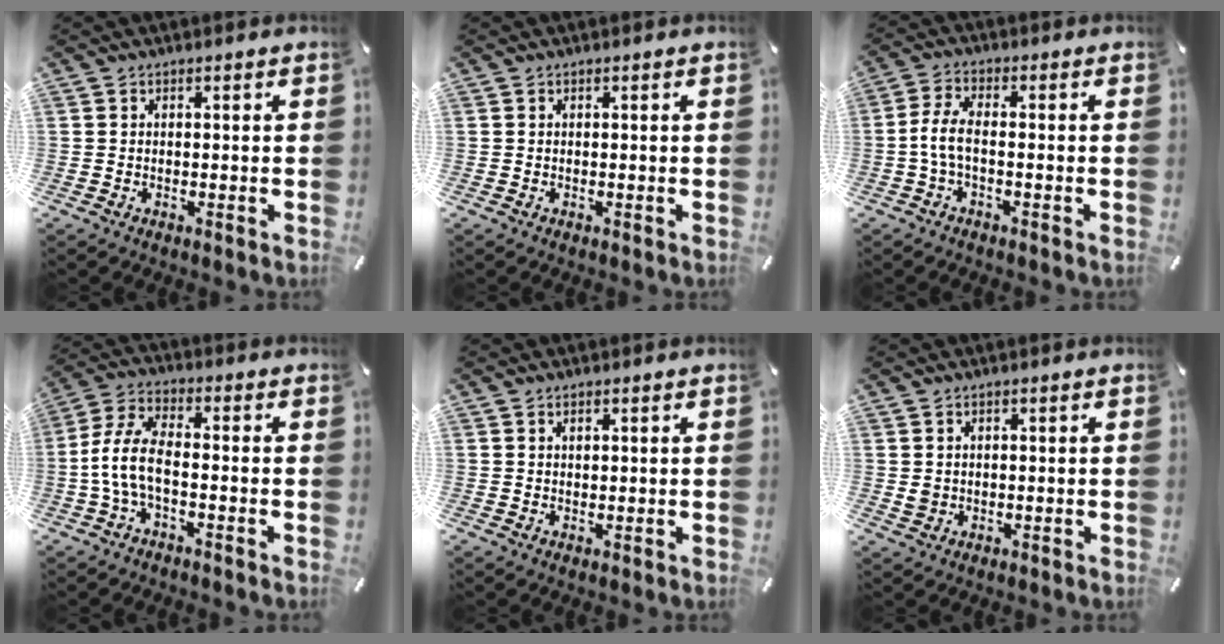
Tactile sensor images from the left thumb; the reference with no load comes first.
{"total": 0.0}
{"total": 5.9, "force": [-1.4, 2.4, 5.3], "torque": [-0.118, -0.003, -0.030]}
{"total": 8.7, "force": [-2.6, 3.9, 7.4], "torque": [-0.167, -0.002, -0.052]}
{"total": 1.0, "force": [0.5, 0.6, 0.7], "torque": [-0.014, 0.002, 0.009]}
{"total": 1.9, "force": [0.3, 1.8, 0.6], "torque": [-0.006, -0.001, 0.003]}